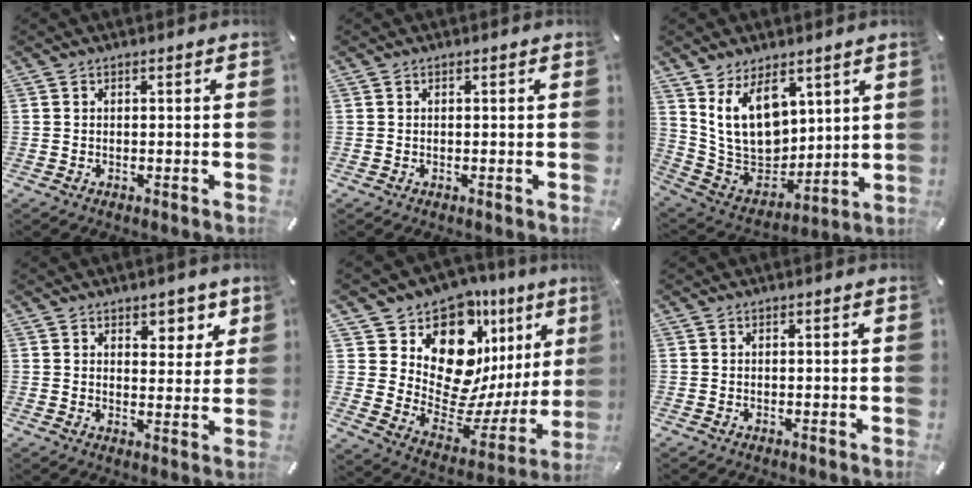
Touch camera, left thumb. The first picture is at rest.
{"total": 0.0}
{"total": 14.5, "force": [6.8, 10.2, 7.8], "torque": [-0.163, -0.040, 0.135]}
{"total": 5.0, "force": [3.6, 3.2, 1.5], "torque": [0.005, -0.026, 0.054]}
{"total": 16.4, "force": [9.6, 9.8, 9.0], "torque": [-0.124, -0.112, 0.166]}
{"total": 0.0}